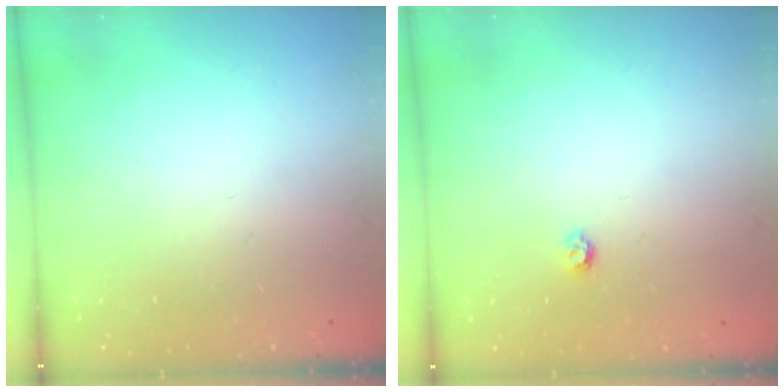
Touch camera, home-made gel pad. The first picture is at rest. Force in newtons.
{"total": 3.2, "press": 3.2, "slide": 0.3}